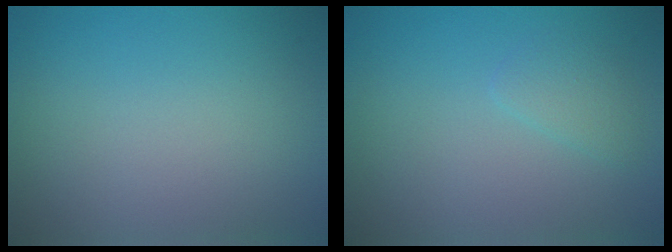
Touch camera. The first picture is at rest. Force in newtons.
{"total": 1.3, "press": 1.3, "slide": 0.1}